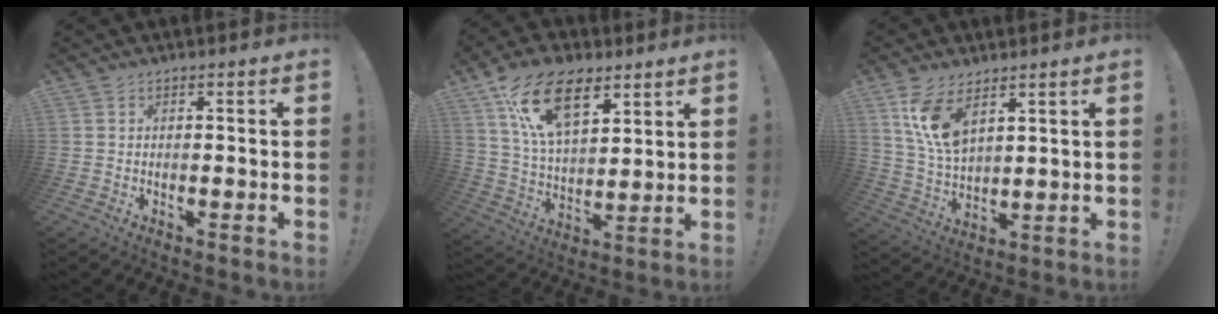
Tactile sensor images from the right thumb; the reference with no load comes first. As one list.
[{"total": 18.0, "force": [9.6, 9.7, 11.6], "torque": [-0.215, -0.043, 0.174]}, {"total": 11.1, "force": [6.5, 5.4, 7.2], "torque": [-0.136, -0.030, 0.123]}]